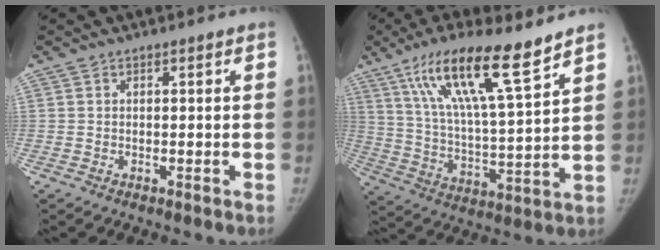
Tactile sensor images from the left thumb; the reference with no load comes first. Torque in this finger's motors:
{"motor_torque": [0.37, 0.17, 1.75, -1.02, 0.17]}